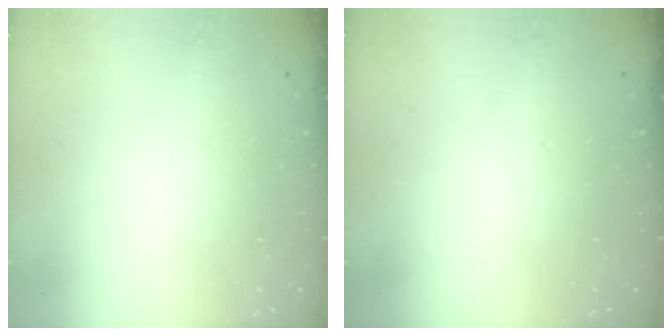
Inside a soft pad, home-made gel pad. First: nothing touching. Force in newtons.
{"total": 0.0}